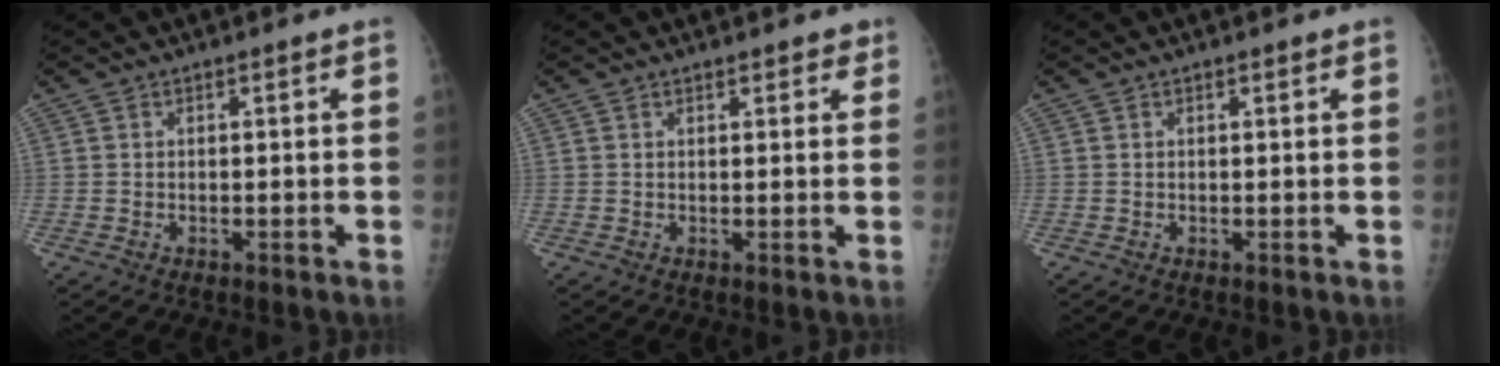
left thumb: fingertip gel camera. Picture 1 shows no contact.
{"total": 2.3, "force": [1.8, 1.0, 1.1], "torque": [0.005, -0.004, 0.017]}
{"total": 0.7, "force": [0.5, 0.2, 0.5], "torque": [-0.007, -0.001, 0.006]}